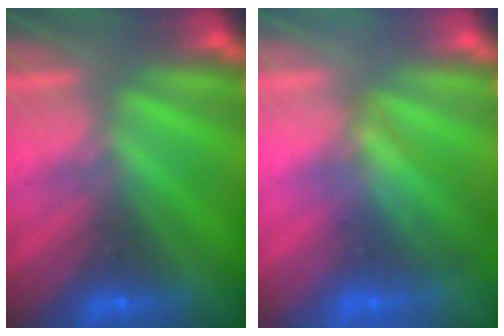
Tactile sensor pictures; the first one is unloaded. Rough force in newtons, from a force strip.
{"total": 3.4}